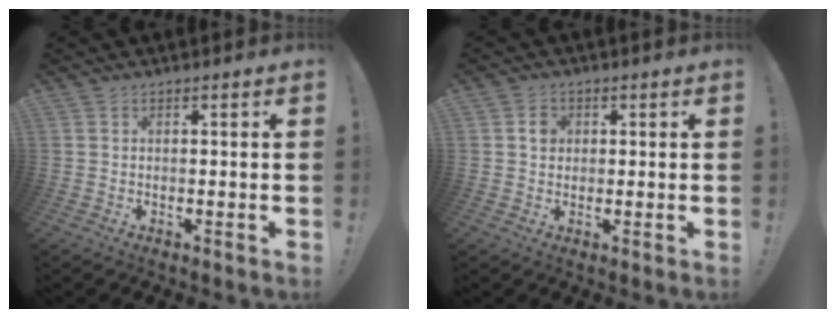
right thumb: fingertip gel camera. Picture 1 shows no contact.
{"total": 3.3, "force": [0.7, 2.9, 1.5], "torque": [-0.008, -0.002, 0.007]}